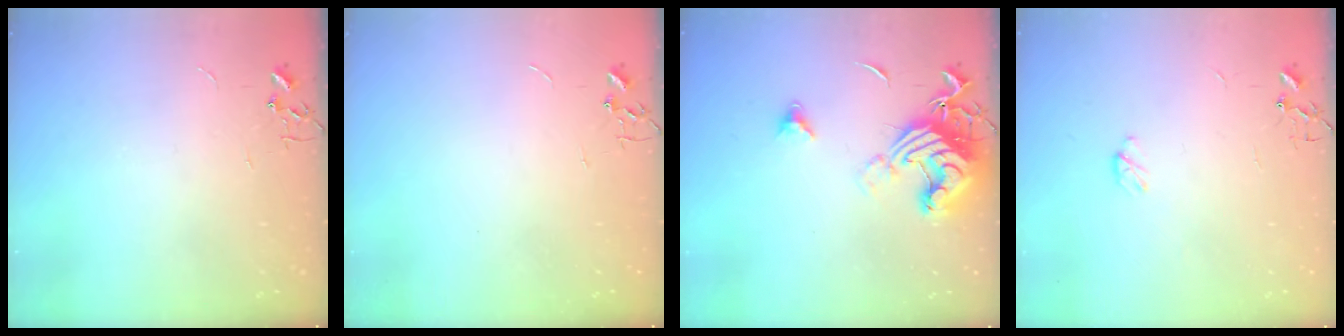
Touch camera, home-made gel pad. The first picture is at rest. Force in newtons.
{"total": 0.0}
{"total": 15.5, "press": 15.4, "slide": 1.8}
{"total": 3.9, "press": 3.8, "slide": 0.5}